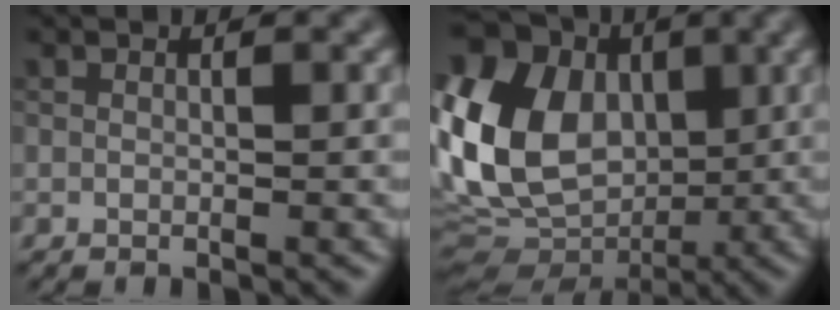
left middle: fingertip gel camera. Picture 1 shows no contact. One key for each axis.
{"total": 15.6, "fx": 1.2, "fy": 11.7, "fz": 10.3, "tx": -0.215, "ty": 0.012, "tz": 0.022}